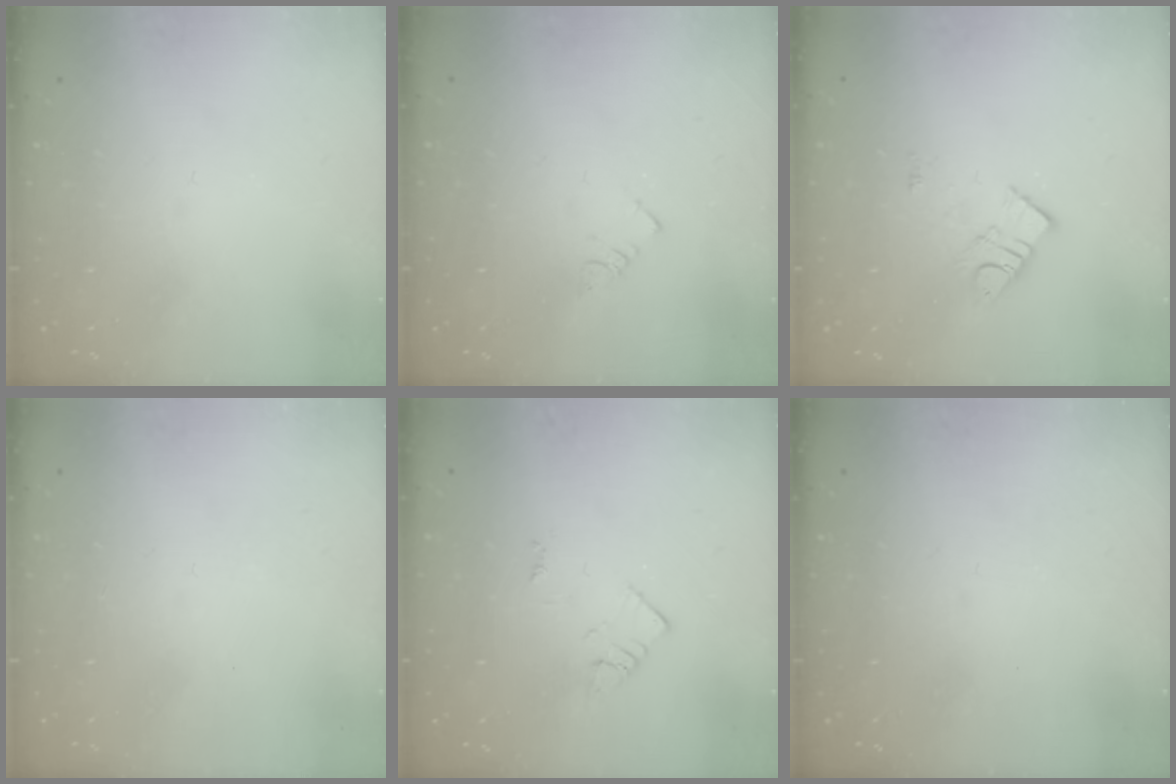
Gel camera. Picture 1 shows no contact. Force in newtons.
{"total": 3.0, "press": 2.9, "slide": 0.4}
{"total": 7.2, "press": 7.2, "slide": 0.3}
{"total": 1.6, "press": 1.6, "slide": 0.1}
{"total": 2.4, "press": 2.4, "slide": 0.3}
{"total": 0.0}